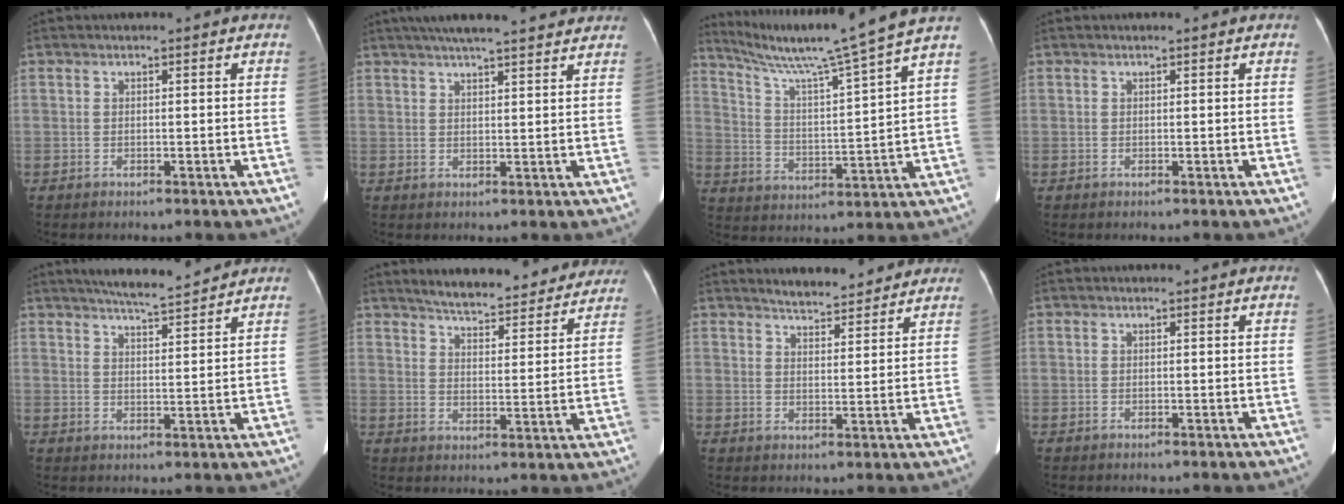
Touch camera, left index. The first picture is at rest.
{"total": 14.1, "force": [12.2, 1.5, 6.9], "torque": [-0.107, 0.038, 0.161]}
{"total": 17.4, "force": [14.4, -2.9, 9.5], "torque": [-0.164, -0.023, 0.214]}
{"total": 0.7, "force": [0.6, 0.0, 0.3], "torque": [-0.004, 0.010, 0.010]}
{"total": 7.8, "force": [7.3, 0.0, 2.9], "torque": [-0.051, 0.008, 0.108]}
{"total": 18.1, "force": [16.7, 3.9, 5.8], "torque": [-0.068, -0.004, 0.209]}
{"total": 7.8, "force": [7.2, 1.8, 2.3], "torque": [-0.031, 0.012, 0.094]}
{"total": 0.0}